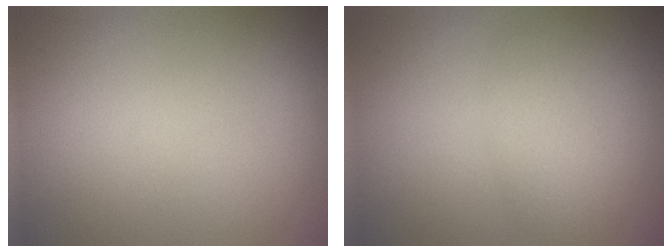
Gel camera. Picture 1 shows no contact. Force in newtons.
{"total": 2.2, "press": 2.2, "slide": 0.1}